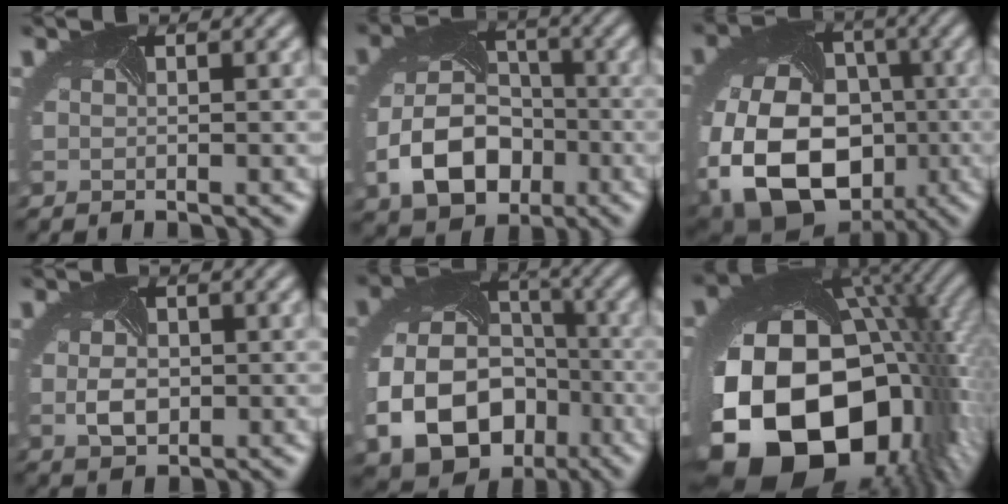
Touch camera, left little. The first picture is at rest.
{"total": 7.6, "force": [-2.7, 5.5, 4.5], "torque": [-0.094, -0.021, -0.044]}
{"total": 18.3, "force": [-4.7, 13.6, 11.2], "torque": [-0.219, -0.047, -0.078]}
{"total": 2.6, "force": [-0.2, 1.9, 1.7], "torque": [-0.037, -0.005, -0.002]}
{"total": 14.4, "force": [-4.9, 11.3, 7.4], "torque": [-0.147, -0.057, -0.078]}
{"total": 22.7, "force": [-5.5, 15.7, 15.5], "torque": [-0.282, -0.083, -0.075]}